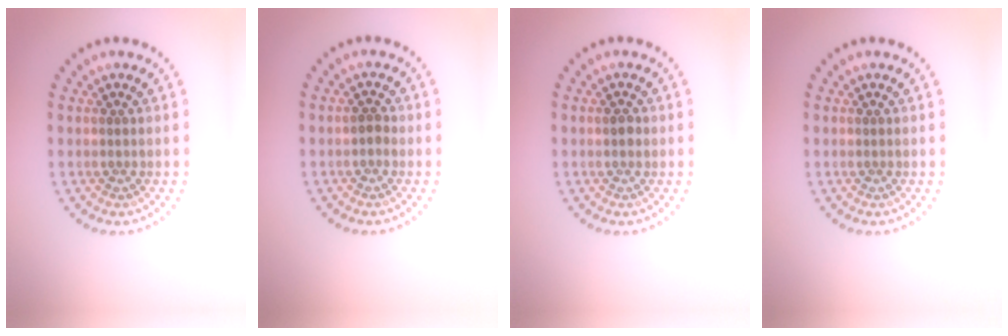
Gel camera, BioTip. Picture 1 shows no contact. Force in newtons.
{"total": 1.0, "press": 0.9, "slide": 0.1}
{"total": 1.0, "press": 1.0, "slide": 0.2}
{"total": 0.0}